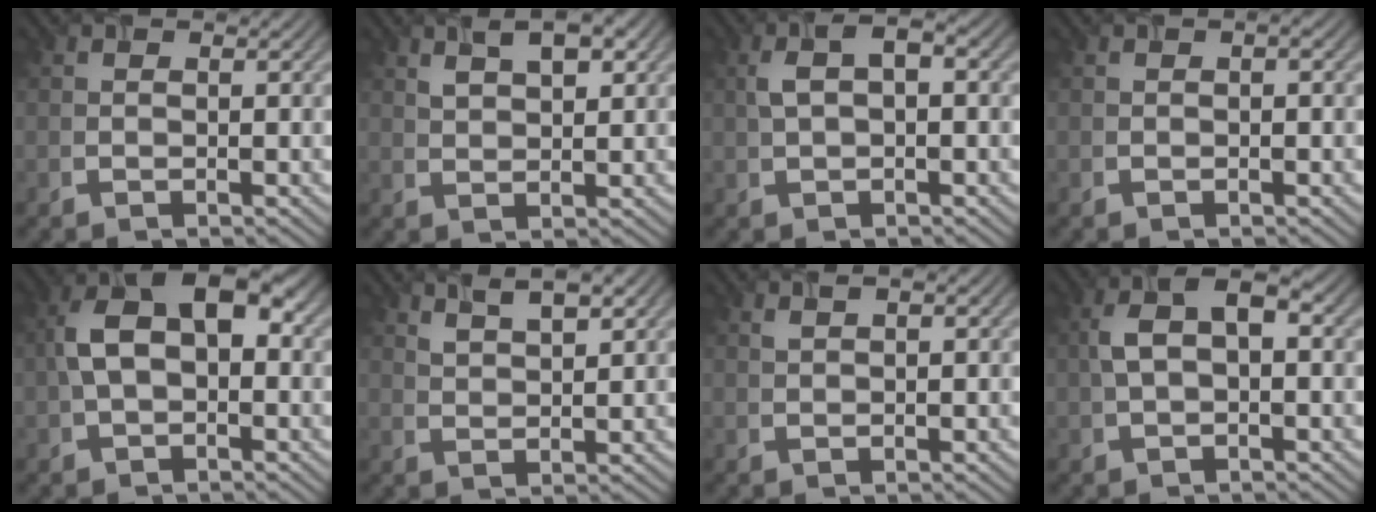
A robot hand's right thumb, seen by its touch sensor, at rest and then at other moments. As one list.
[{"total": 4.7, "force": [2.2, 2.1, 3.6], "torque": [-0.064, 0.007, 0.047]}, {"total": 3.8, "force": [0.2, 1.8, 3.4], "torque": [-0.072, 0.009, 0.006]}, {"total": 0.8, "force": [0.1, 0.2, 0.8], "torque": [-0.011, 0.003, 0.002]}, {"total": 9.2, "force": [0.6, 5.5, 7.4], "torque": [-0.143, 0.015, 0.004]}, {"total": 3.8, "force": [2.5, 1.2, 2.7], "torque": [-0.053, 0.002, 0.053]}, {"total": 0.8, "force": [0.4, 0.1, 0.7], "torque": [-0.011, 0.005, 0.011]}, {"total": 5.4, "force": [0.2, 2.9, 4.6], "torque": [-0.092, 0.012, 0.002]}]